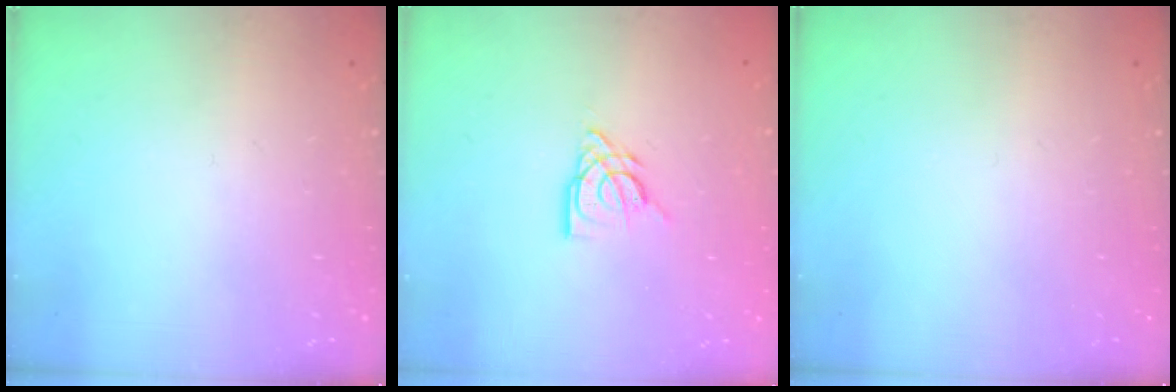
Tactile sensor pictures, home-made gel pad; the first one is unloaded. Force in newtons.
{"total": 9.2, "press": 9.1, "slide": 0.8}
{"total": 0.0}